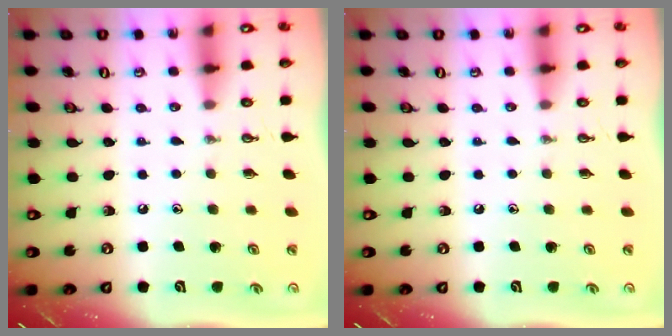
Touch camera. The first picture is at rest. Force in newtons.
{"total": 0.0}